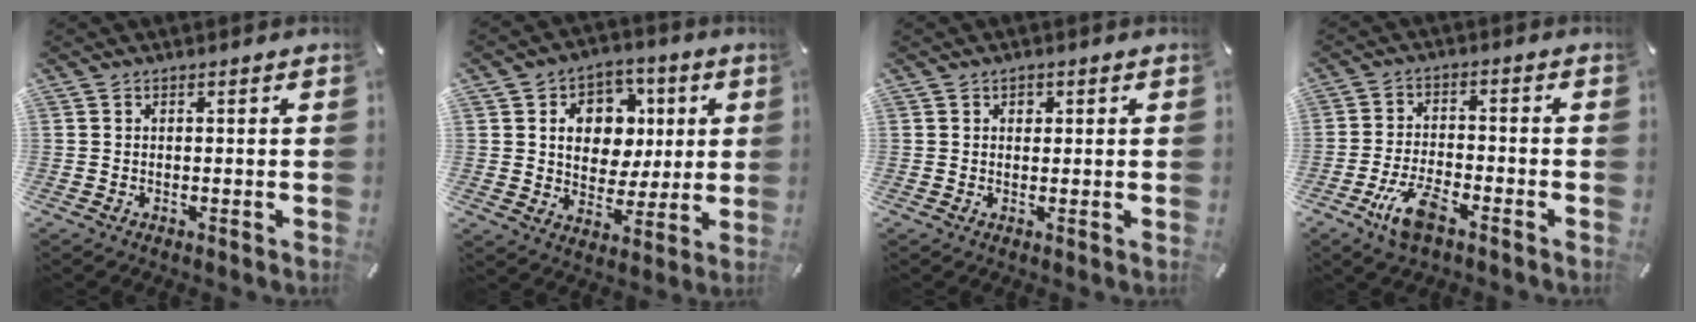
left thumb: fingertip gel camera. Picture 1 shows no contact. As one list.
[{"total": 10.6, "force": [2.1, 9.4, 4.5], "torque": [-0.068, -0.004, 0.042]}, {"total": 1.3, "force": [0.3, 1.2, 0.4], "torque": [0.007, -0.001, 0.001]}, {"total": 8.9, "force": [-5.1, 3.7, 6.3], "torque": [-0.138, 0.012, -0.095]}]